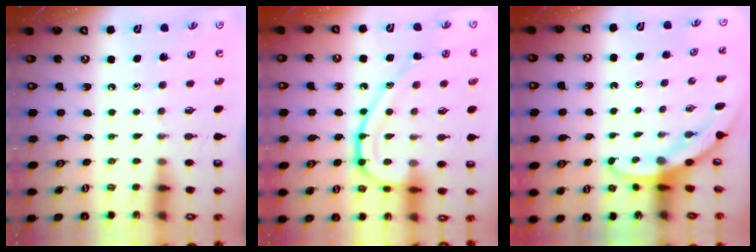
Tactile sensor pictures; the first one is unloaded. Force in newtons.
{"total": 16.3, "press": 16.3, "slide": 0.3}
{"total": 3.5, "press": 3.5, "slide": 0.1}